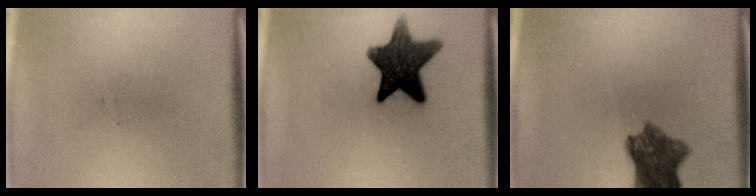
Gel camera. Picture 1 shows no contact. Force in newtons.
{"total": 12.3}
{"total": 7.7}